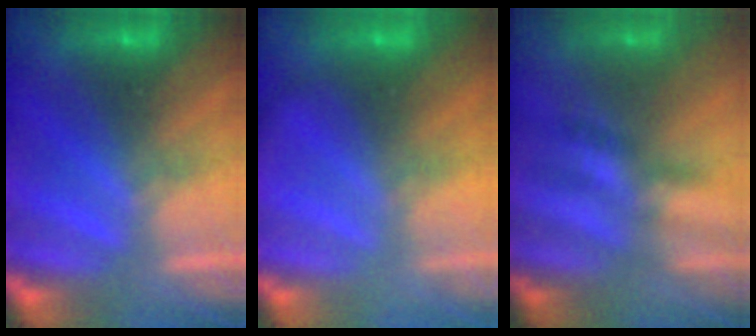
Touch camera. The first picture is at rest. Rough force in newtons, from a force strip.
{"total": 2.2}
{"total": 2.4}